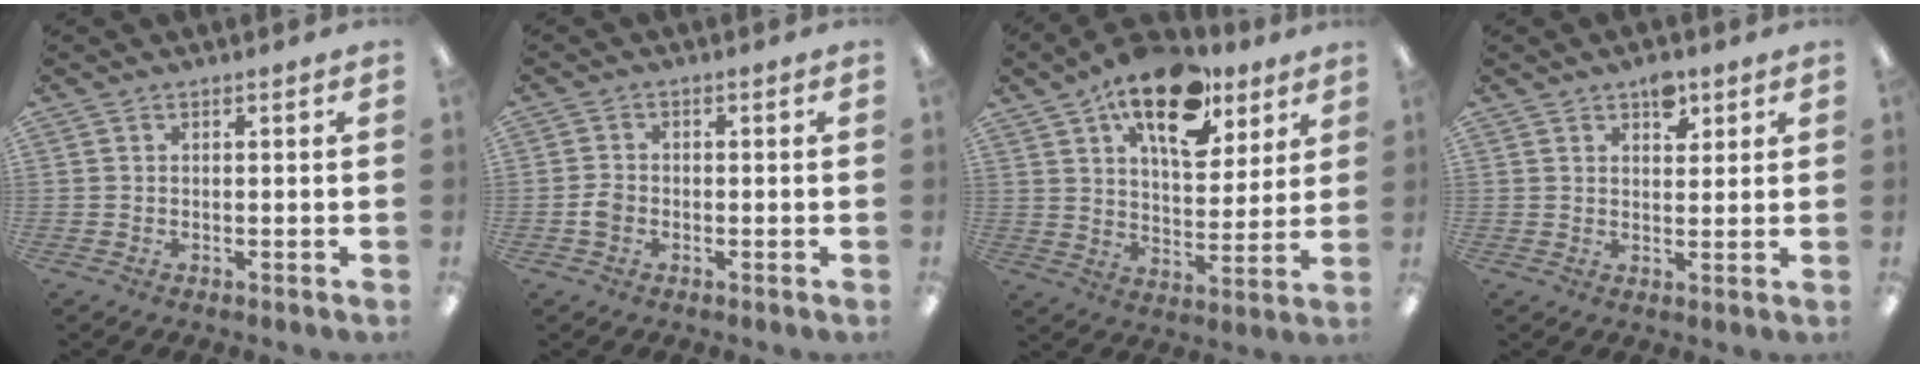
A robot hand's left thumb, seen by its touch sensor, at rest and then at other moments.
{"total": 2.8, "force": [-0.8, 2.2, 1.5], "torque": [-0.026, 0.007, -0.016]}
{"total": 18.6, "force": [11.9, 8.7, 11.2], "torque": [-0.165, -0.057, 0.201]}
{"total": 5.5, "force": [3.4, 3.2, 3.0], "torque": [-0.026, -0.013, 0.054]}